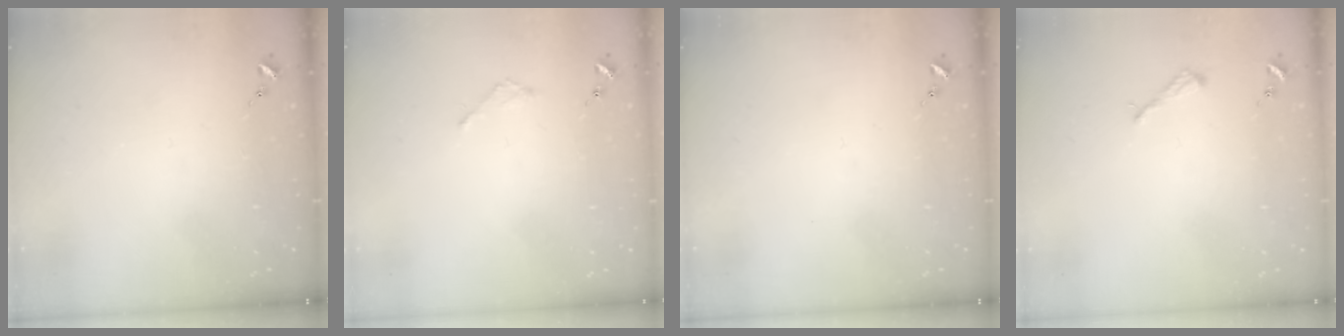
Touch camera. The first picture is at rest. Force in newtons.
{"total": 2.1, "press": 2.1, "slide": 0.2}
{"total": 0.0}
{"total": 2.6, "press": 2.6, "slide": 0.3}